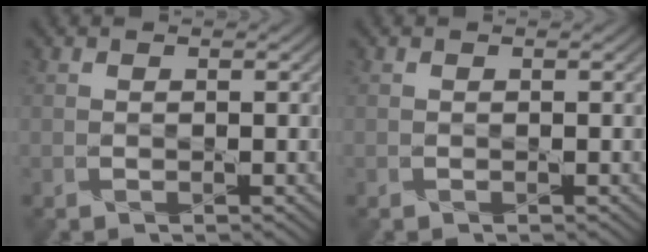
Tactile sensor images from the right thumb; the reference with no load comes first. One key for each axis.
{"total": 0.0}